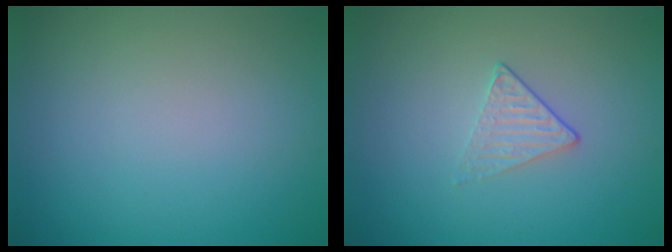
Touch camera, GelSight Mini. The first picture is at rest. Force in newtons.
{"total": 1.3, "press": 0.9, "slide": 0.9}